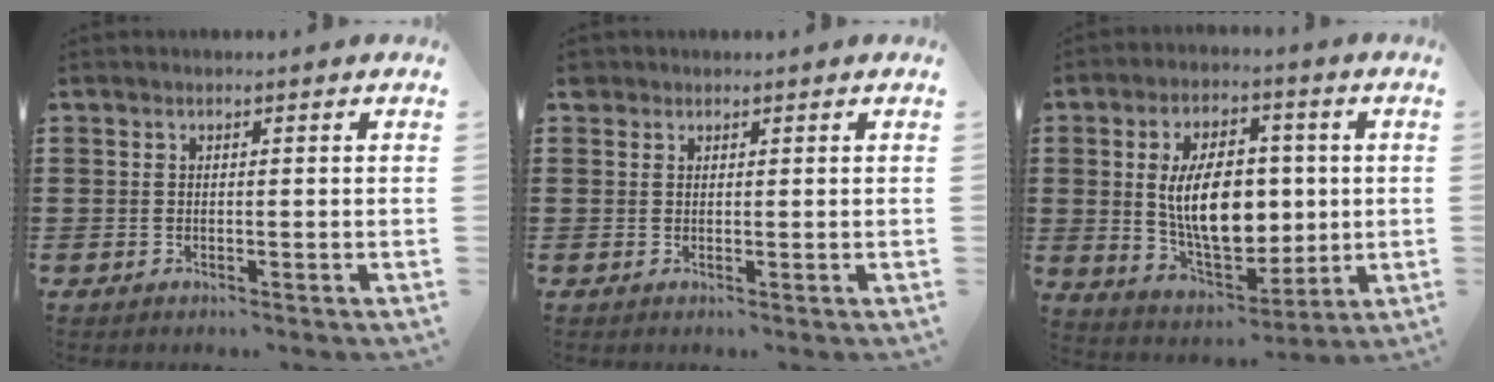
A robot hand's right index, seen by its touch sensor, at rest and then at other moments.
{"total": 1.1, "force": [0.8, 0.7, -0.1], "torque": [-0.002, 0.004, 0.015]}
{"total": 12.4, "force": [1.0, 7.0, 10.2], "torque": [-0.180, 0.000, 0.017]}